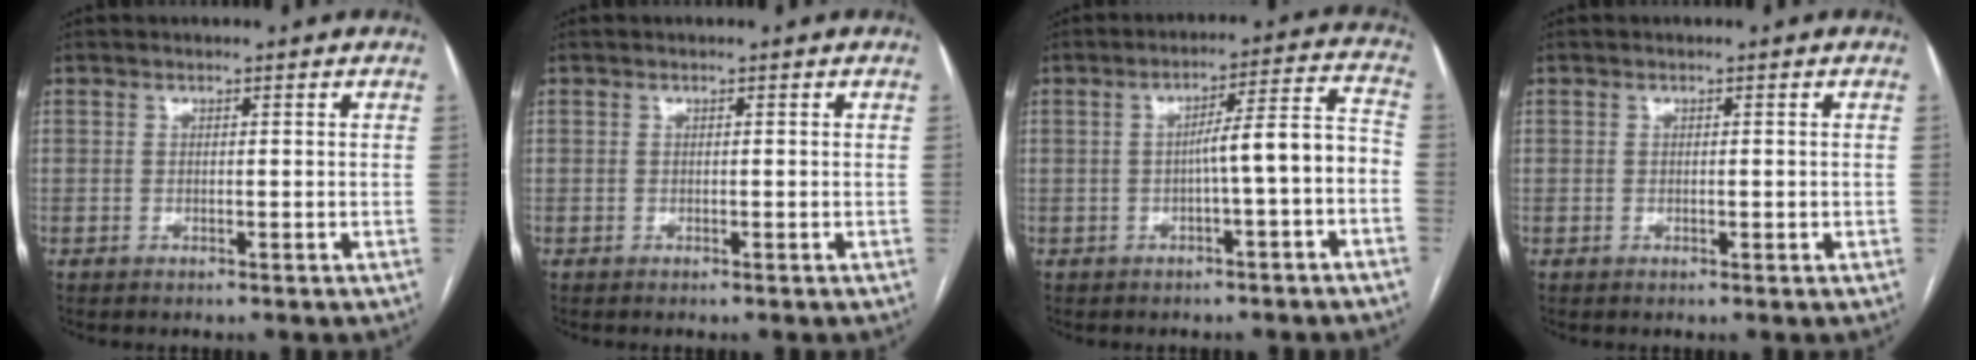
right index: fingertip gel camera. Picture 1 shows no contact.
{"total": 0.0}
{"total": 7.7, "force": [-2.1, 0.3, 7.4], "torque": [-0.099, 0.032, -0.029]}
{"total": 0.6, "force": [-0.1, 0.3, 0.5], "torque": [-0.009, -0.001, -0.001]}